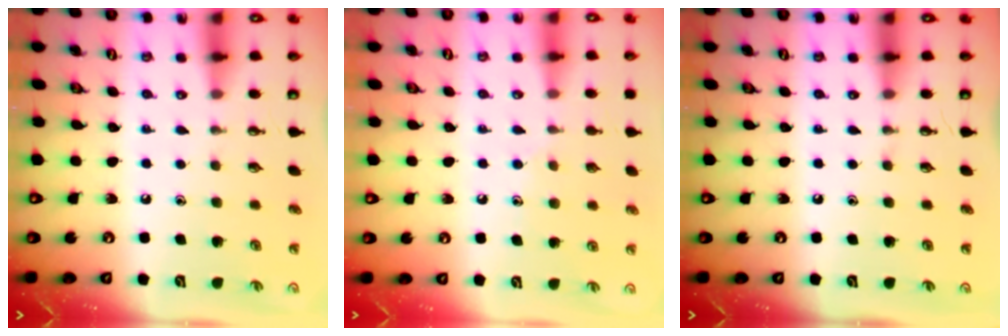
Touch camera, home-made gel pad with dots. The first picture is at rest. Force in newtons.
{"total": 8.7, "press": 8.7, "slide": 0.8}
{"total": 0.0}